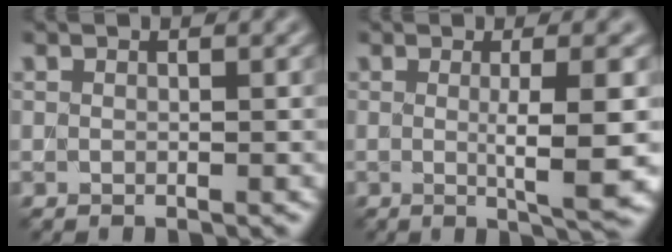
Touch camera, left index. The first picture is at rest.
{"total": 5.9, "force": [-0.3, 0.9, 5.8], "torque": [-0.086, -0.006, -0.001]}